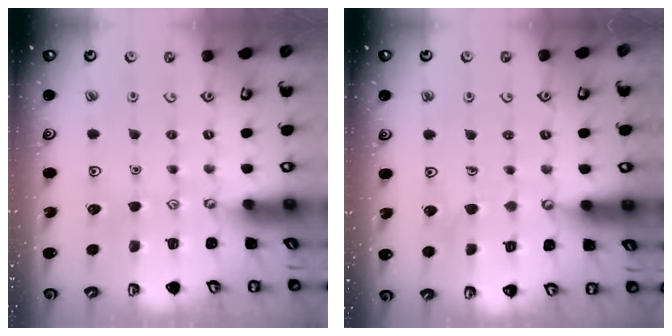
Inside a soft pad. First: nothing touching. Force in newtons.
{"total": 4.0, "press": 4.0, "slide": 0.3}